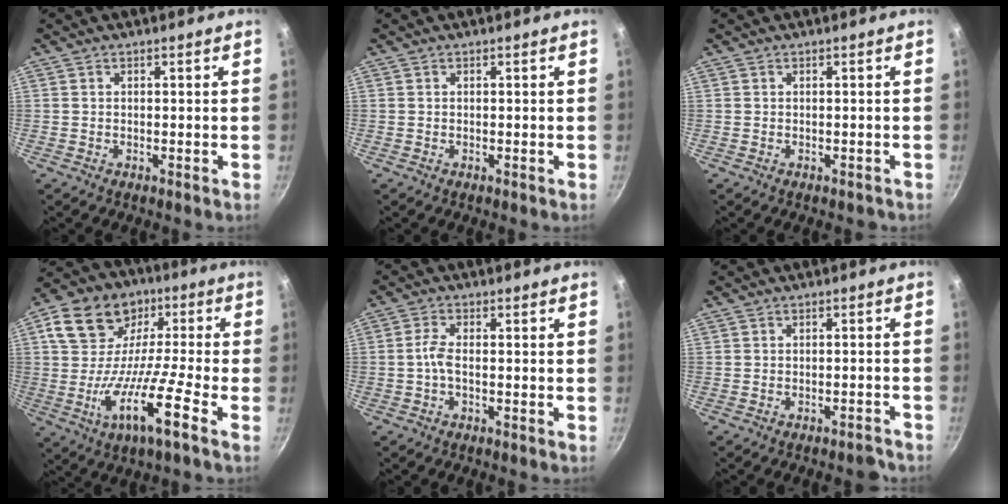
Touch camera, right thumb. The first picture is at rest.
{"total": 0.0}
{"total": 0.7, "force": [-0.5, 0.5, 0.2], "torque": [0.003, 0.010, 0.001]}
{"total": 16.3, "force": [-4.7, 7.9, 13.4], "torque": [-0.219, 0.037, -0.110]}
{"total": 2.8, "force": [-0.9, 0.8, 2.5], "torque": [-0.067, 0.008, -0.025]}
{"total": 2.7, "force": [-2.4, 0.8, 0.9], "torque": [-0.005, 0.038, -0.017]}